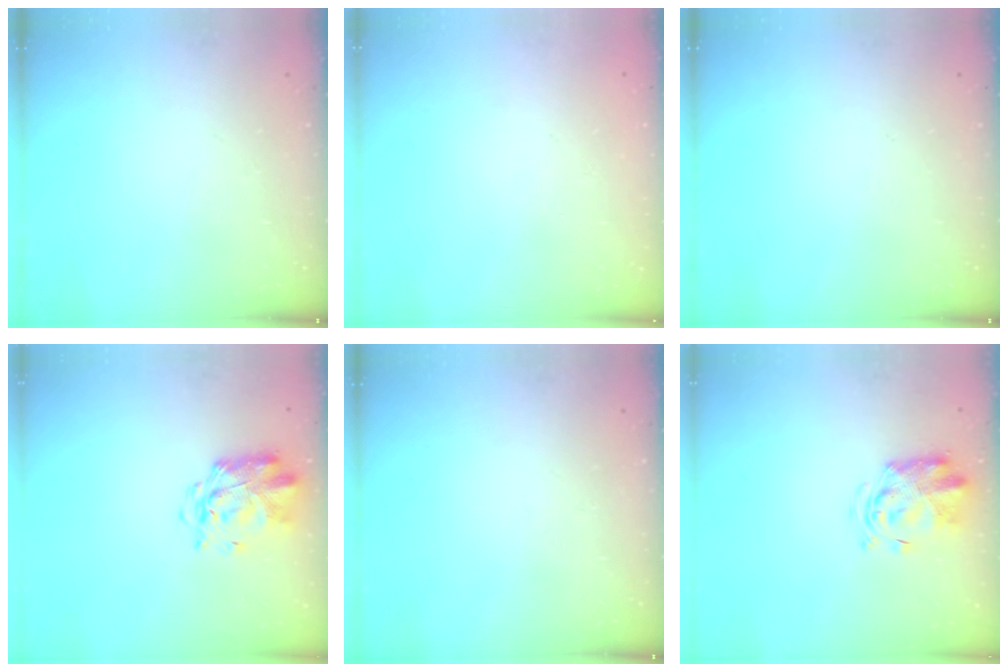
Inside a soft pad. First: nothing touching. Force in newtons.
{"total": 1.6, "press": 1.6, "slide": 0.2}
{"total": 0.0}
{"total": 2.9, "press": 2.8, "slide": 0.8}
{"total": 0.0}
{"total": 2.9, "press": 2.9, "slide": 0.6}